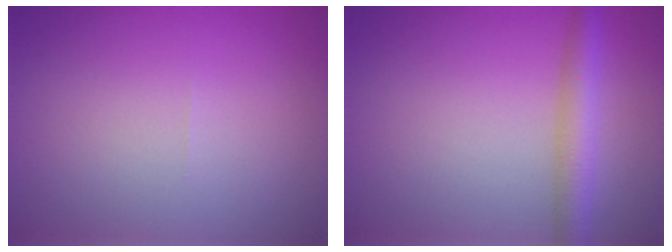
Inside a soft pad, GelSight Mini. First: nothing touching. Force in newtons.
{"total": 3.4, "press": 3.4, "slide": 0.2}